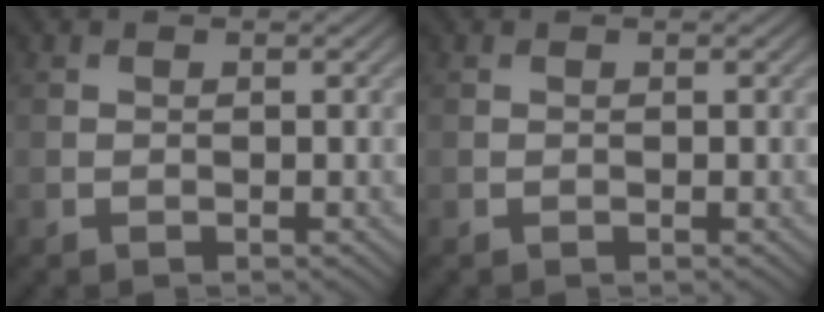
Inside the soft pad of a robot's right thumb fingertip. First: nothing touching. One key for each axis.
{"total": 0.0}